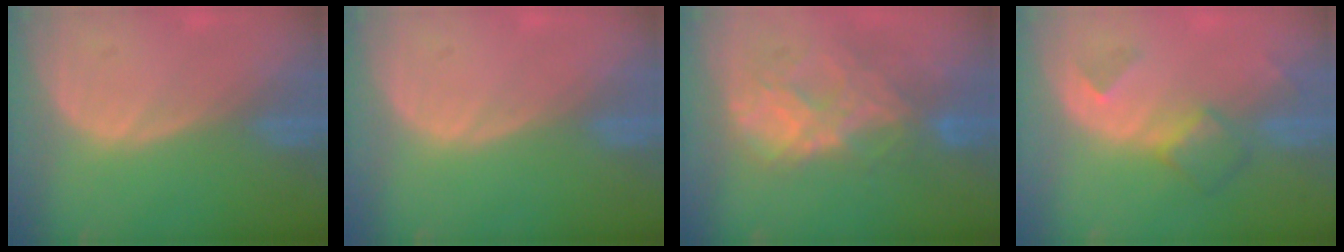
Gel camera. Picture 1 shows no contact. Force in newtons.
{"total": 0.0}
{"total": 8.8, "press": 7.6, "slide": 4.4}
{"total": 4.9, "press": 4.4, "slide": 2.1}